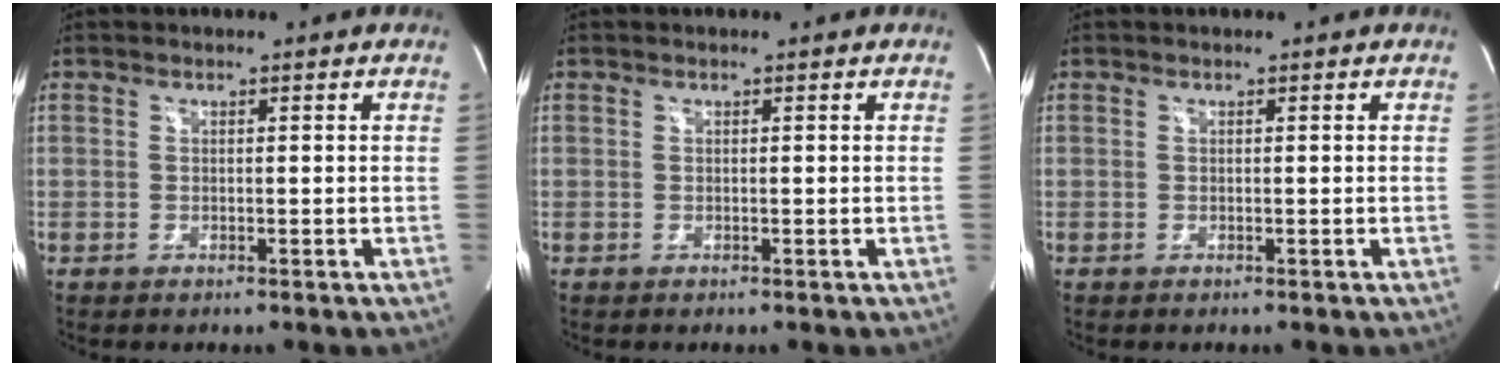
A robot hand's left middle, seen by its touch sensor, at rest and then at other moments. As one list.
[{"total": 0.0}, {"total": 0.0}]